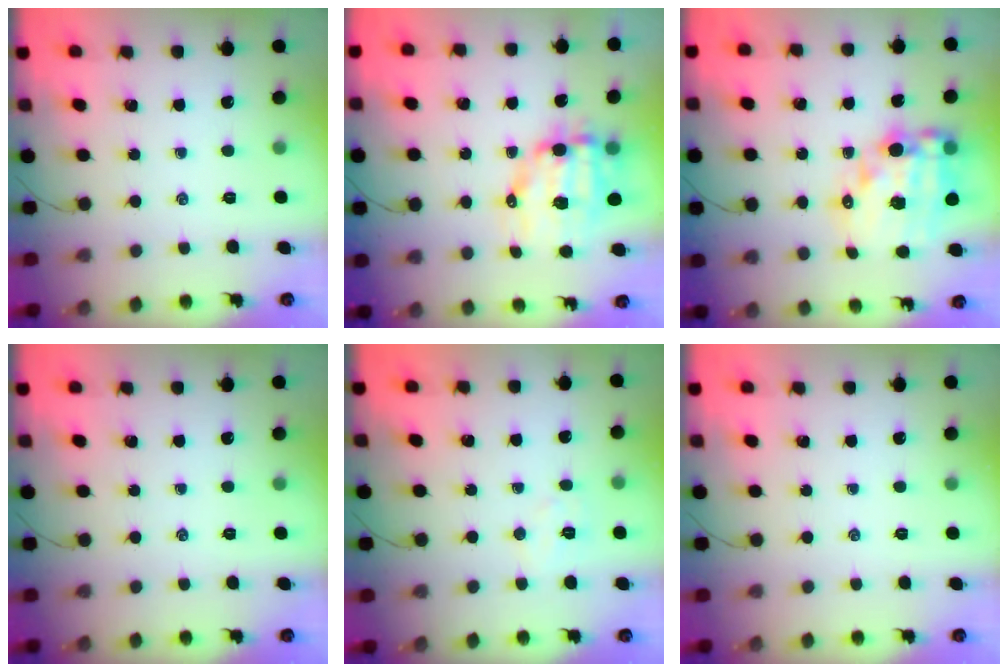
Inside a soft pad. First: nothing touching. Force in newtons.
{"total": 11.1, "press": 10.8, "slide": 2.4}
{"total": 17.1, "press": 16.6, "slide": 3.9}
{"total": 0.0}
{"total": 5.2, "press": 5.1, "slide": 0.9}
{"total": 0.0}